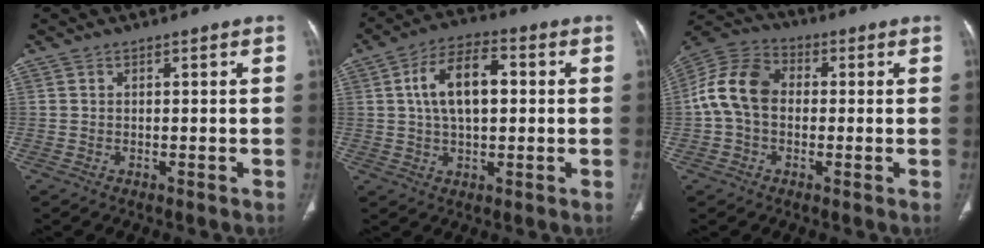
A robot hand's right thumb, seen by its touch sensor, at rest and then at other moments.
{"total": 11.2, "force": [1.6, 5.9, 9.3], "torque": [-0.157, 0.018, 0.023]}
{"total": 11.6, "force": [-0.1, 8.4, 8.0], "torque": [-0.152, 0.034, -0.013]}